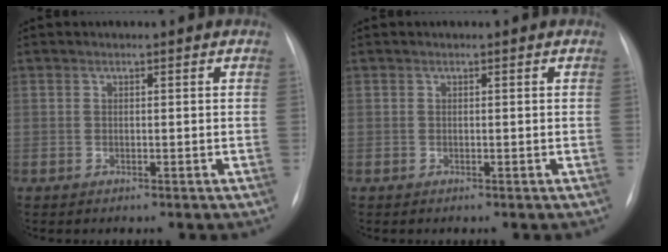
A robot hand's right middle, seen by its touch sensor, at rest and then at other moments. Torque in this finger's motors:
{"motor_torque": [0.01, -0.01, 0.00, 0.00]}